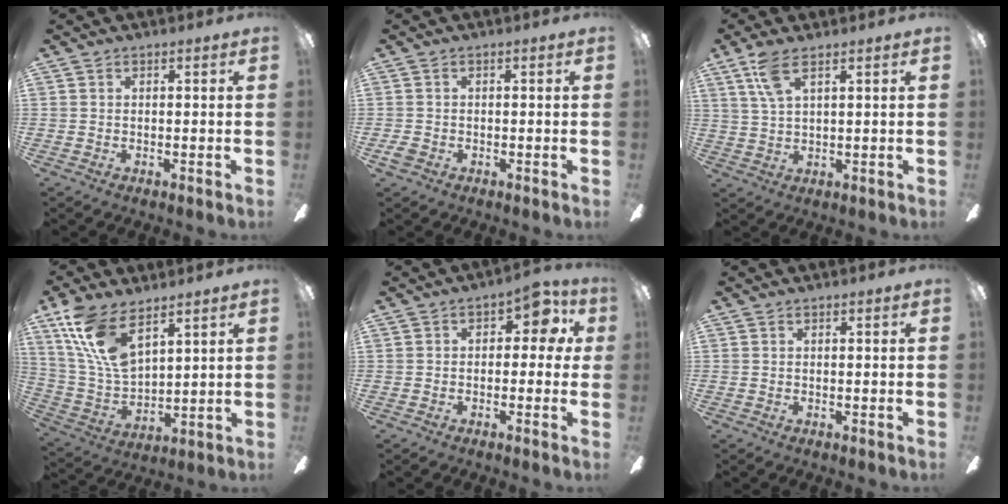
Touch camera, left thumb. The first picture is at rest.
{"total": 1.9, "force": [-0.7, 1.5, 1.0], "torque": [-0.023, 0.002, -0.015]}
{"total": 6.9, "force": [4.1, 2.5, 4.9], "torque": [-0.108, 0.001, 0.076]}
{"total": 15.5, "force": [9.7, 6.8, 10.1], "torque": [-0.231, -0.032, 0.180]}
{"total": 5.9, "force": [1.4, 3.8, 4.3], "torque": [-0.054, -0.003, 0.017]}
{"total": 0.0}